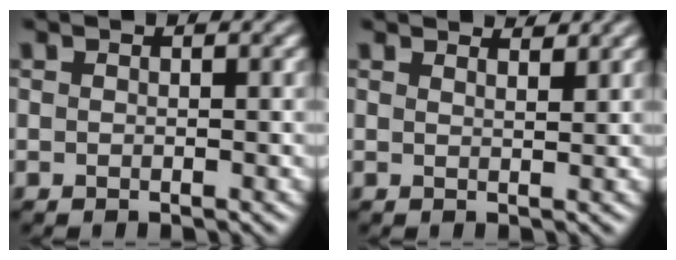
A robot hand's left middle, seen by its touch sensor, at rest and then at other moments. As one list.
[{"total": 2.9, "force": [2.6, 1.0, 0.9], "torque": [0.012, 0.009, 0.009]}]